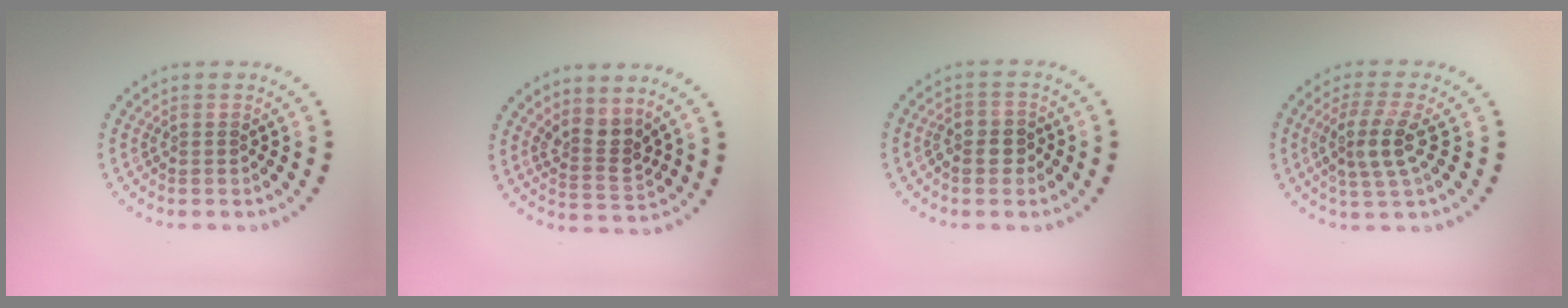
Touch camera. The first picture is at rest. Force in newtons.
{"total": 2.7, "press": 2.1, "slide": 1.6}
{"total": 2.6, "press": 2.5, "slide": 0.7}
{"total": 3.7, "press": 3.3, "slide": 1.7}